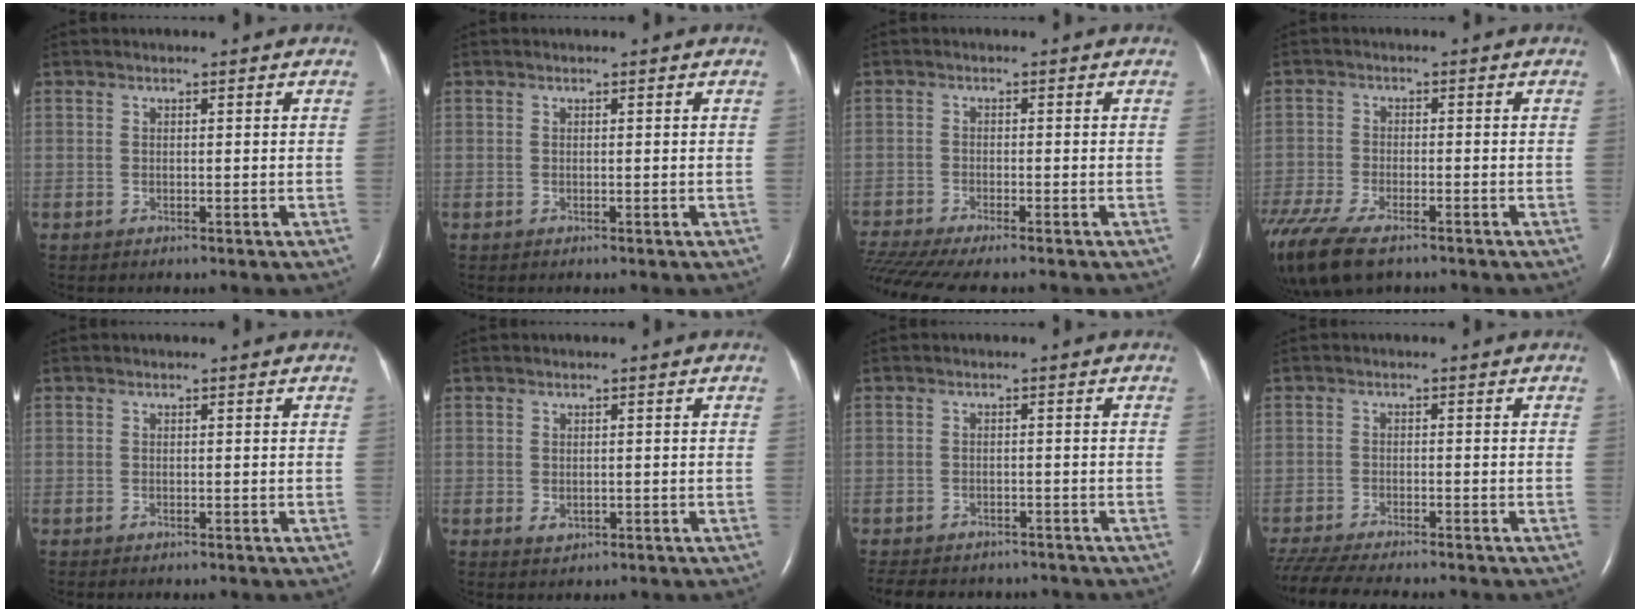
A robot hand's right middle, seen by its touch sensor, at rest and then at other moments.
{"total": 0.0}
{"total": 9.0, "force": [-7.9, 0.1, 4.4], "torque": [-0.079, -0.012, -0.131]}
{"total": 13.0, "force": [-9.4, 4.5, 7.8], "torque": [-0.171, -0.028, -0.155]}
{"total": 0.0}
{"total": 1.4, "force": [-0.3, 1.0, 1.0], "torque": [-0.020, -0.004, 0.002]}
{"total": 11.3, "force": [-9.6, 4.7, 3.8], "torque": [-0.083, -0.003, -0.118]}
{"total": 11.0, "force": [-9.6, 1.2, 5.3], "torque": [-0.090, -0.019, -0.151]}